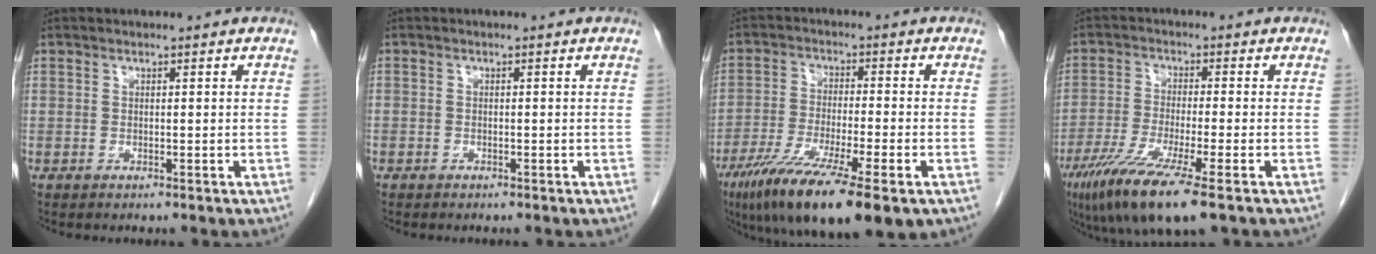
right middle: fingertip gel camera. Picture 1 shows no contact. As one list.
[{"total": 0.7, "force": [-0.5, 0.5, 0.0], "torque": [-0.007, 0.003, -0.011]}, {"total": 16.3, "force": [-10.1, 2.1, 12.7], "torque": [-0.205, -0.042, -0.167]}, {"total": 11.4, "force": [-6.8, 0.3, 9.1], "torque": [-0.175, -0.036, -0.119]}]